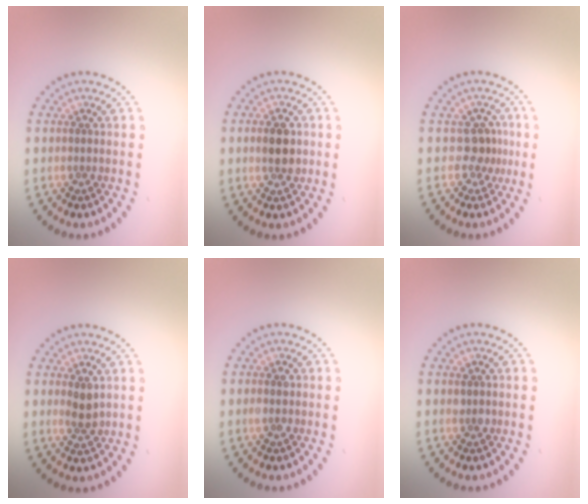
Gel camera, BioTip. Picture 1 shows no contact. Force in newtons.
{"total": 2.8, "press": 2.8, "slide": 0.1}
{"total": 2.0, "press": 1.3, "slide": 1.5}
{"total": 1.8, "press": 1.8, "slide": 0.4}
{"total": 1.1, "press": 1.1, "slide": 0.0}
{"total": 1.2, "press": 1.1, "slide": 0.5}